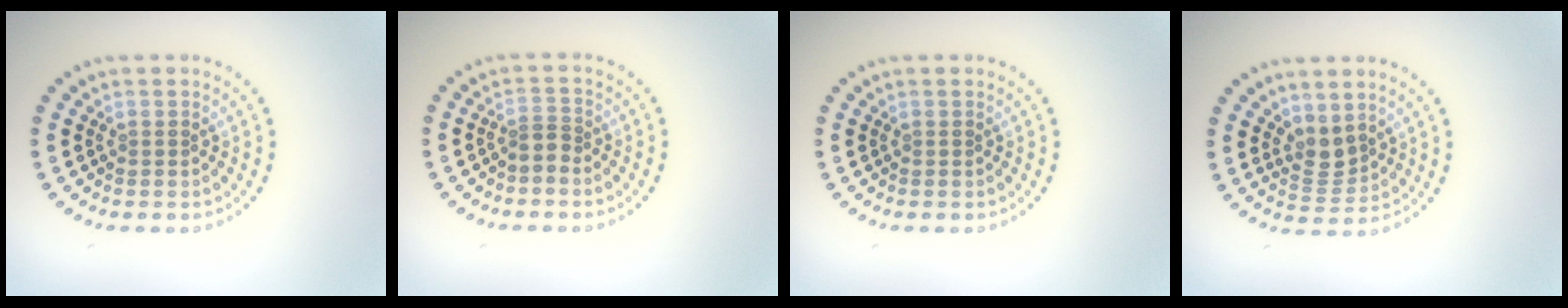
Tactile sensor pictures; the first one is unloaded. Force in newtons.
{"total": 1.3, "press": 0.8, "slide": 1.1}
{"total": 0.0}
{"total": 2.4, "press": 1.9, "slide": 1.5}